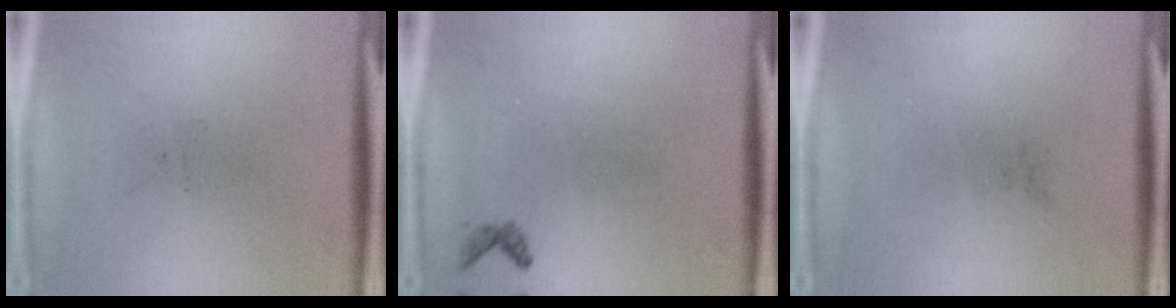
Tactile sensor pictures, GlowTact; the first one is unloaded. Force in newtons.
{"total": 0.7}
{"total": 0.0}